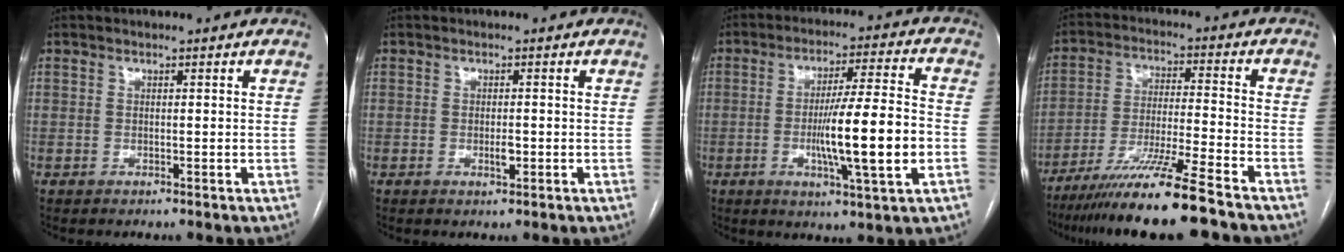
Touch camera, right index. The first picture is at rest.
{"total": 1.1, "force": [-0.3, 0.5, 0.9], "torque": [-0.016, -0.001, -0.003]}
{"total": 13.8, "force": [-2.8, 0.2, 13.5], "torque": [-0.225, -0.007, -0.049]}
{"total": 14.2, "force": [-10.9, -1.3, 9.0], "torque": [-0.158, -0.033, -0.187]}